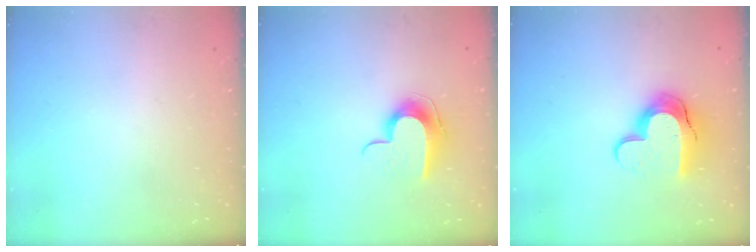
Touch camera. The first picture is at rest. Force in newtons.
{"total": 9.9, "press": 9.9, "slide": 0.1}
{"total": 14.0, "press": 14.0, "slide": 1.0}